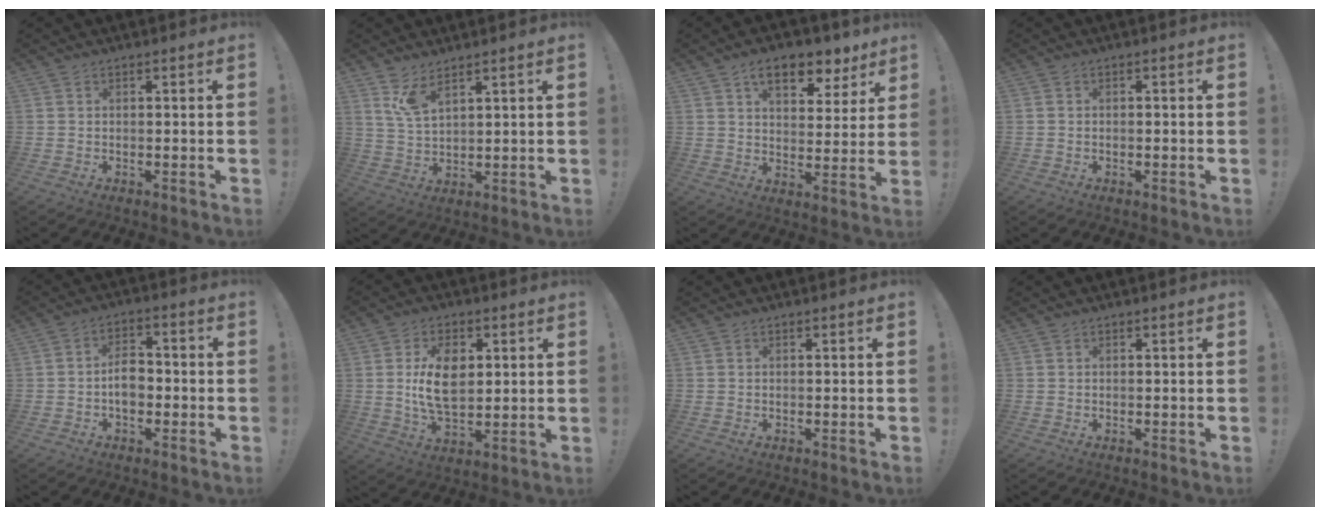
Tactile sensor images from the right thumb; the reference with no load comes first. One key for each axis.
{"total": 6.7, "fx": 4.8, "fy": 2.3, "fz": 4.0, "tx": -0.079, "ty": -0.022, "tz": 0.090}
{"total": 10.9, "fx": 6.8, "fy": 5.8, "fz": 6.2, "tx": -0.085, "ty": -0.039, "tz": 0.118}
{"total": 0.9, "fx": -0.6, "fy": 0.1, "fz": 0.6, "tx": -0.012, "ty": 0.000, "tz": -0.011}
{"total": 6.8, "fx": -1.7, "fy": 4.5, "fz": 4.8, "tx": -0.068, "ty": 0.006, "tz": -0.034}
{"total": 12.2, "fx": 1.8, "fy": 7.3, "fz": 9.7, "tx": -0.169, "ty": -0.006, "tz": 0.026}
{"total": 0.0}
{"total": 0.0}